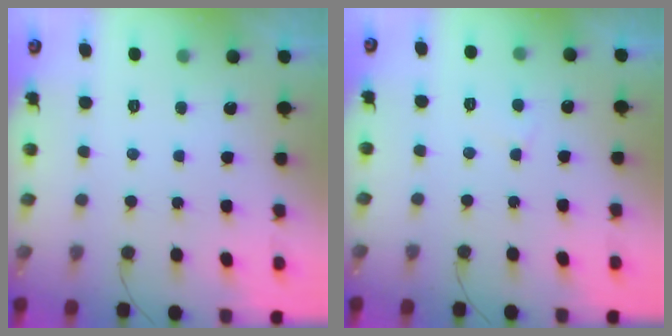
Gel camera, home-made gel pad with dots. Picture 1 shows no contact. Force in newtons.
{"total": 2.8, "press": 2.8, "slide": 0.3}